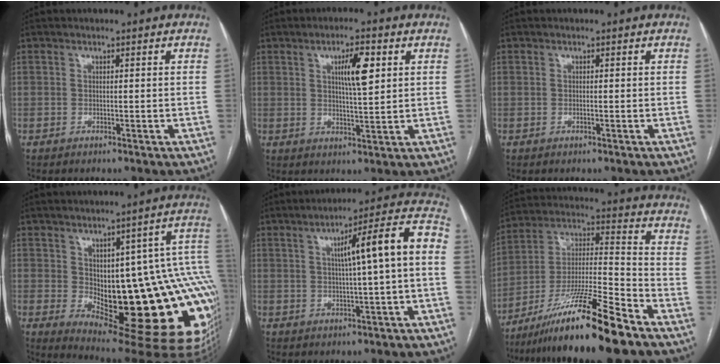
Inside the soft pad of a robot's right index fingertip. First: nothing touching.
{"total": 6.3, "force": [2.2, 1.0, 5.8], "torque": [-0.099, 0.005, 0.036]}
{"total": 0.0}
{"total": 24.9, "force": [-3.5, 7.9, 23.3], "torque": [-0.209, 0.010, -0.025]}
{"total": 11.7, "force": [0.8, 0.0, 11.7], "torque": [-0.160, 0.030, 0.008]}
{"total": 18.4, "force": [-13.1, 0.1, 13.0], "torque": [-0.252, -0.026, -0.233]}